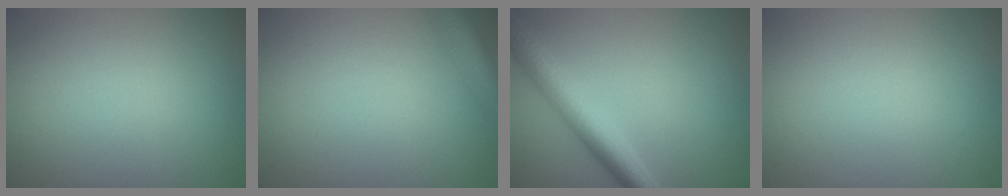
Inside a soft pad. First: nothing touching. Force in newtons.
{"total": 3.9, "press": 3.9, "slide": 0.2}
{"total": 5.2, "press": 5.2, "slide": 0.1}
{"total": 0.0}